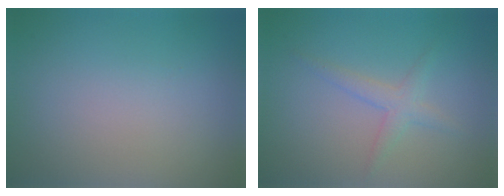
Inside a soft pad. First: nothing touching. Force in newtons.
{"total": 1.8, "press": 1.8, "slide": 0.0}